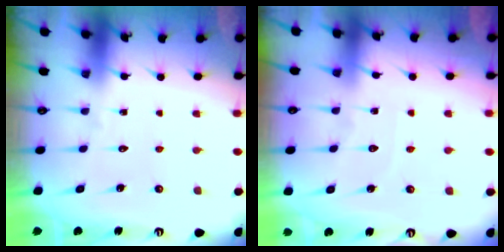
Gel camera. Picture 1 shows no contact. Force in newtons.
{"total": 4.0, "press": 4.0, "slide": 0.6}